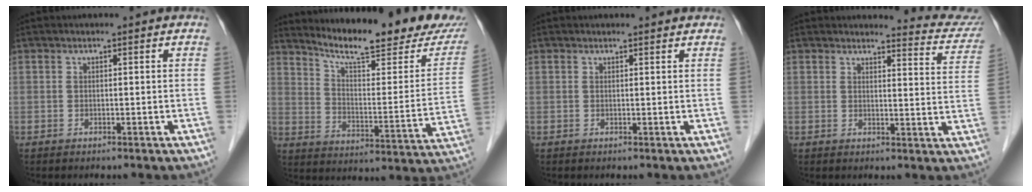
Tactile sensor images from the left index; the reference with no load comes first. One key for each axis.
{"total": 22.3, "fx": 19.5, "fy": 2.5, "fz": 10.6, "tx": -0.156, "ty": -0.058, "tz": 0.260}
{"total": 2.0, "fx": 2.0, "fy": 0.2, "fz": 0.3, "tx": -0.011, "ty": 0.004, "tz": 0.019}
{"total": 8.0, "fx": 8.0, "fy": 0.6, "fz": 0.3, "tx": 0.005, "ty": -0.048, "tz": 0.070}